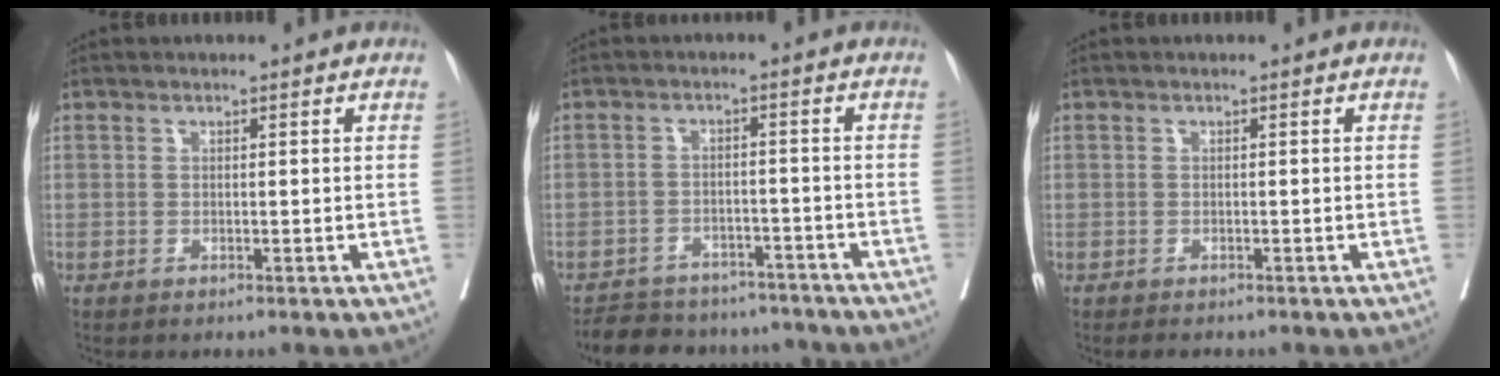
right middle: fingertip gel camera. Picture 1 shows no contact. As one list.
[{"total": 12.2, "force": [-10.9, 4.7, 2.6], "torque": [-0.041, 0.017, -0.142]}, {"total": 1.2, "force": [-1.0, 0.5, 0.4], "torque": [-0.008, -0.002, -0.013]}]